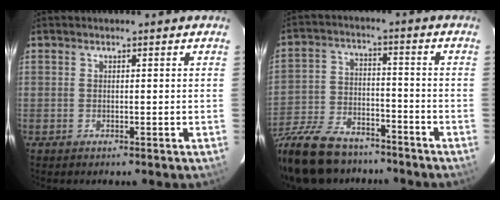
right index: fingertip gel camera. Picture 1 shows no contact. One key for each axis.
{"total": 23.9, "fx": -18.6, "fy": 10.4, "fz": 10.9, "tx": -0.255, "ty": -0.014, "tz": -0.300}